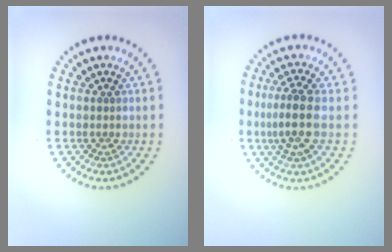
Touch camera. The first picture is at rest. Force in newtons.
{"total": 3.4, "press": 3.0, "slide": 1.6}